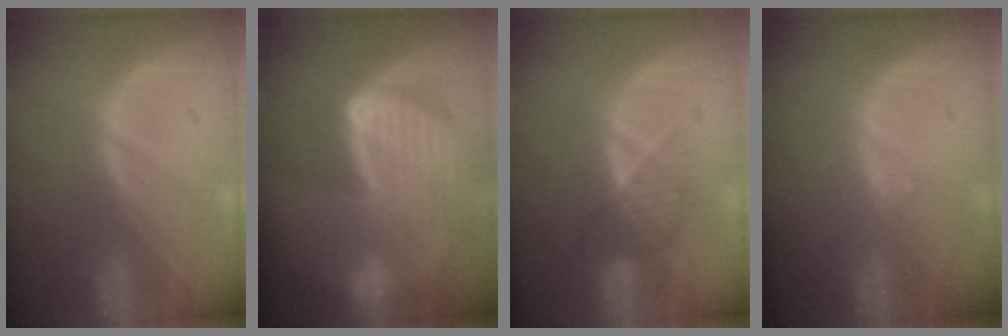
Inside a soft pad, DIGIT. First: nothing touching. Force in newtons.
{"total": 9.3, "press": 8.1, "slide": 4.6}
{"total": 3.6, "press": 3.4, "slide": 1.2}
{"total": 0.6, "press": 0.5, "slide": 0.2}